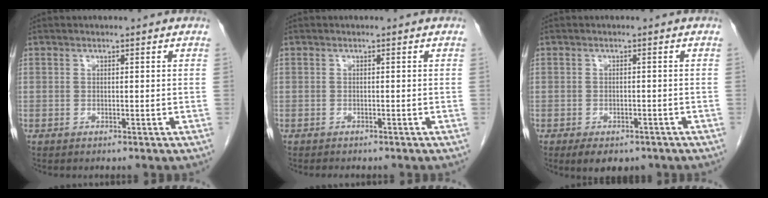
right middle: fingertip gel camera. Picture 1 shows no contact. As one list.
[{"total": 1.7, "force": [-1.5, 0.5, 0.7], "torque": [-0.015, -0.004, -0.016]}, {"total": 6.2, "force": [-4.5, 3.2, 2.9], "torque": [-0.033, -0.002, -0.059]}]